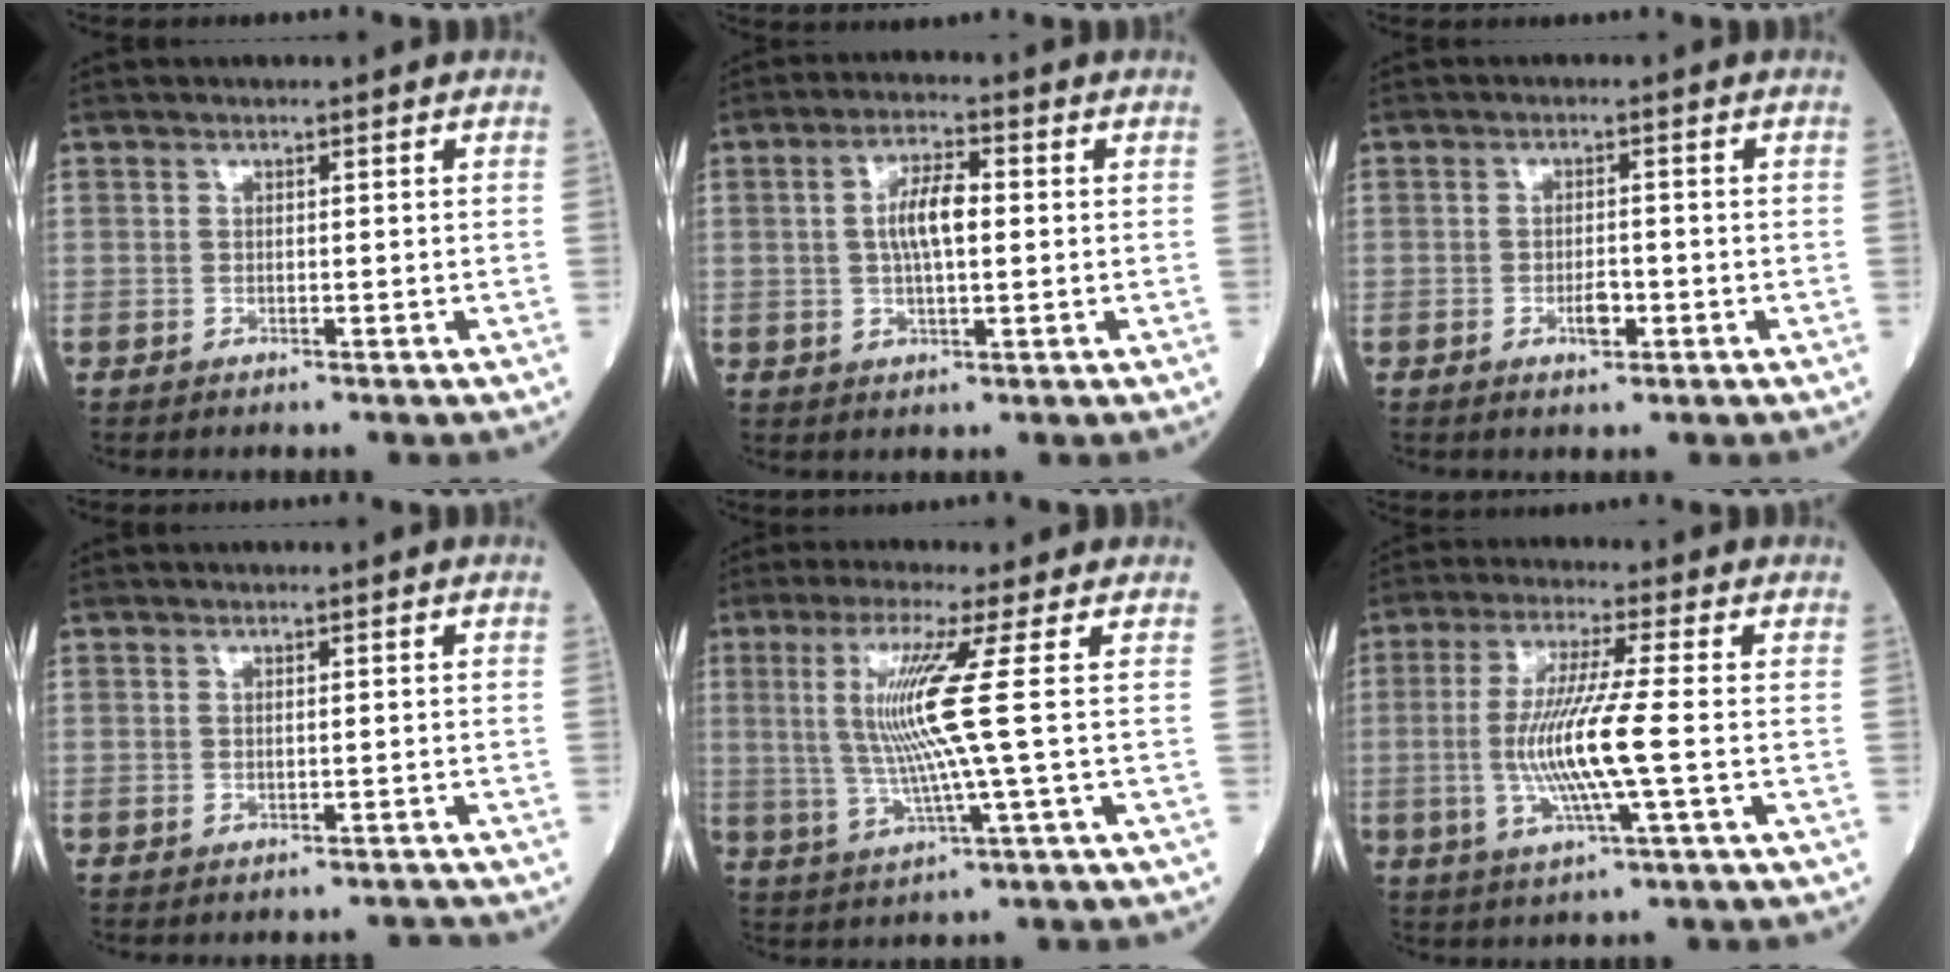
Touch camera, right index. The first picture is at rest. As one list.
[{"total": 6.2, "force": [0.5, 1.8, 5.9], "torque": [-0.116, 0.010, 0.007]}, {"total": 2.8, "force": [-1.2, 1.0, 2.3], "torque": [-0.039, 0.001, -0.018]}, {"total": 0.9, "force": [-0.9, 0.0, 0.1], "torque": [0.002, -0.002, -0.010]}, {"total": 9.4, "force": [1.4, -2.0, 9.1], "torque": [-0.189, -0.003, 0.031]}, {"total": 10.0, "force": [-1.3, -0.4, 9.9], "torque": [-0.205, -0.005, -0.029]}]